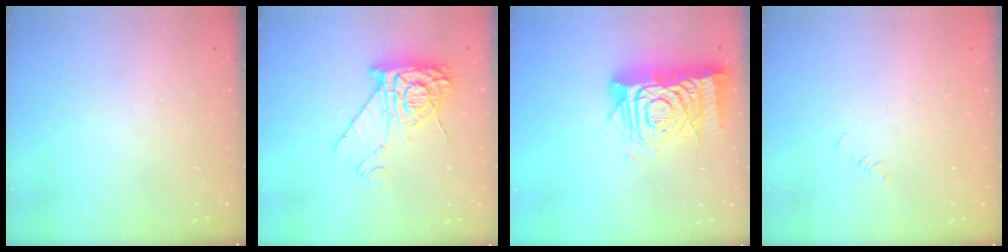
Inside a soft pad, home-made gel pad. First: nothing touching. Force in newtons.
{"total": 11.2, "press": 11.2, "slide": 1.1}
{"total": 14.1, "press": 14.0, "slide": 2.0}
{"total": 1.1, "press": 1.1, "slide": 0.1}